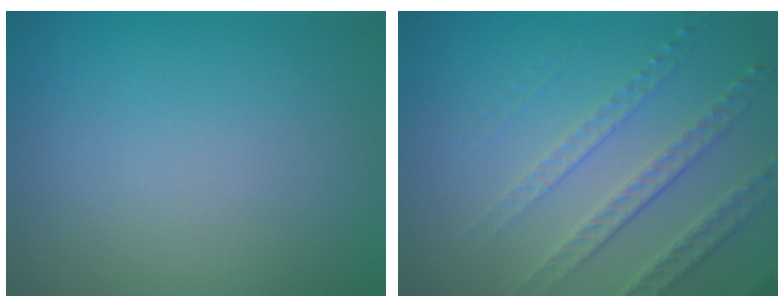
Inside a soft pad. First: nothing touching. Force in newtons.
{"total": 3.6, "press": 3.2, "slide": 1.6}